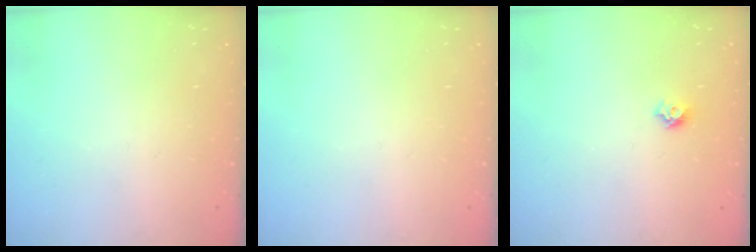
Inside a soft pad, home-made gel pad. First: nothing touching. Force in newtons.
{"total": 0.0}
{"total": 4.9, "press": 4.8, "slide": 0.8}